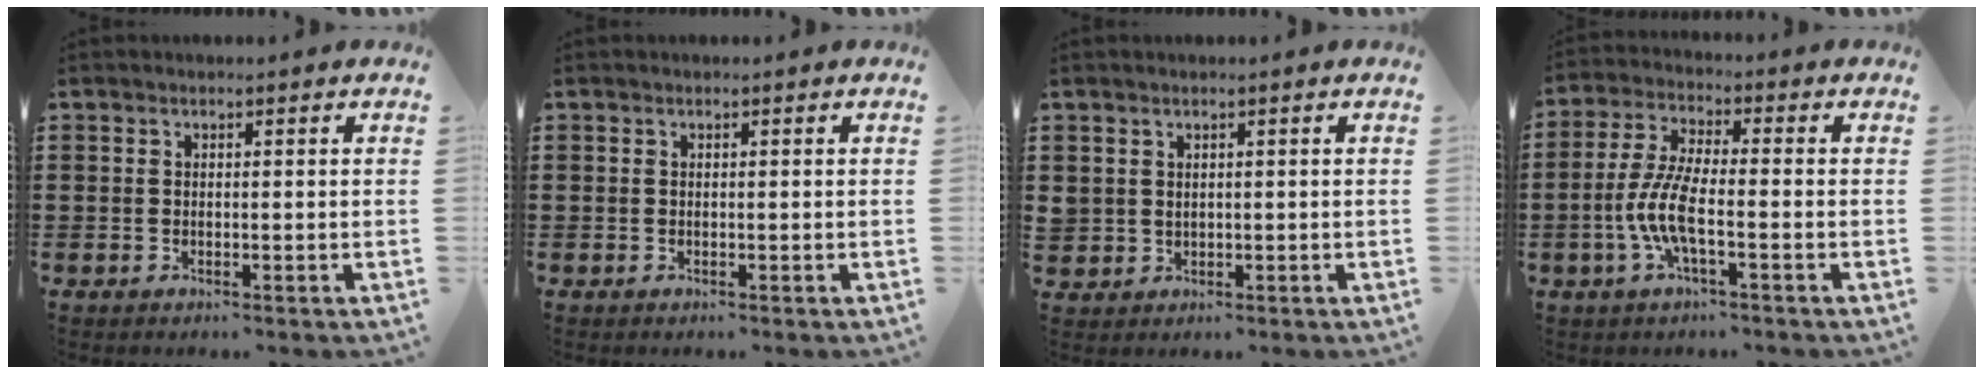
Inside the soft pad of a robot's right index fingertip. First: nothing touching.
{"total": 0.0}
{"total": 1.6, "force": [1.1, 1.2, 0.1], "torque": [-0.007, 0.005, 0.021]}
{"total": 7.4, "force": [-2.4, 2.1, 6.7], "torque": [-0.163, -0.015, -0.054]}